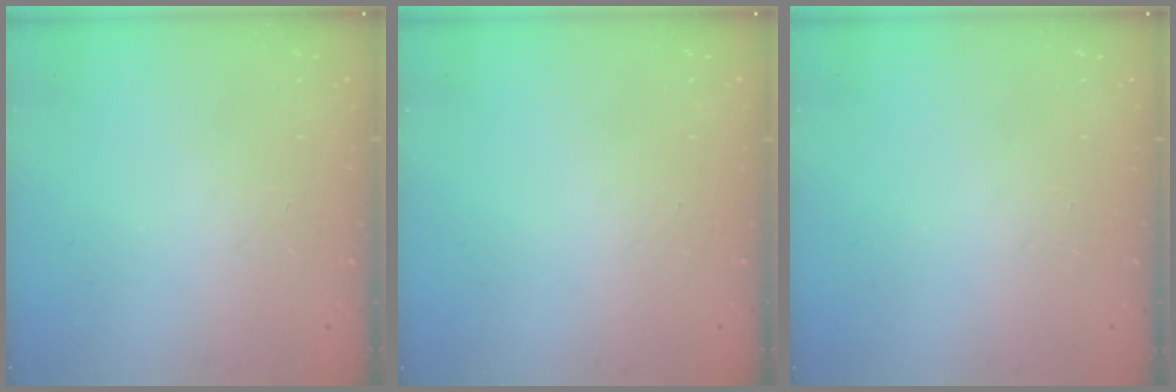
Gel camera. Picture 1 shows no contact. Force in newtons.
{"total": 0.0}
{"total": 0.0}